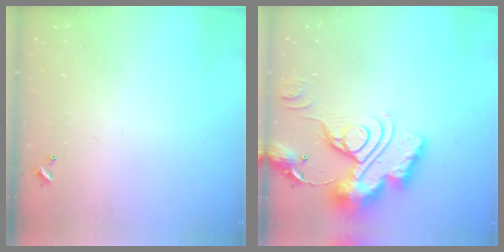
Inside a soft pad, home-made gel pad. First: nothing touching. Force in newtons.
{"total": 21.4, "press": 21.3, "slide": 2.0}